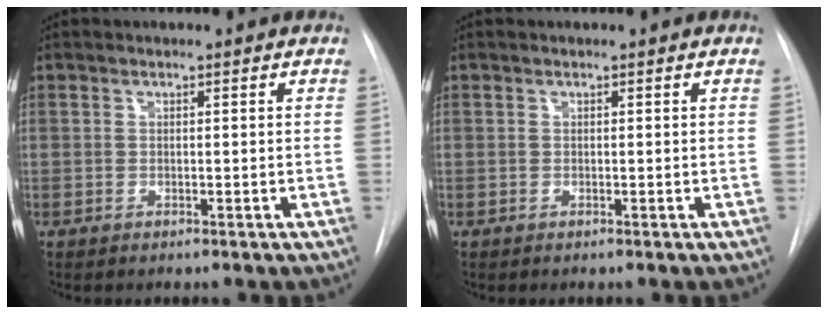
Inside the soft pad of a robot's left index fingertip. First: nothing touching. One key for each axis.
{"total": 0.0}